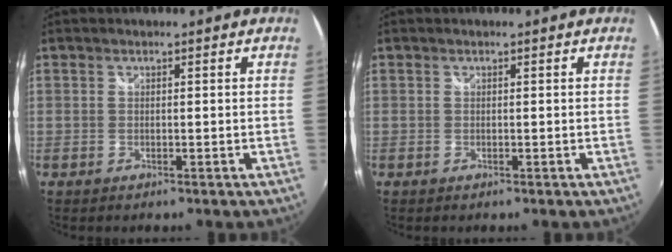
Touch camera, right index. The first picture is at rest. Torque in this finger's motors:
{"motor_torque": [0.06, 0.12, 0.00, 0.00]}